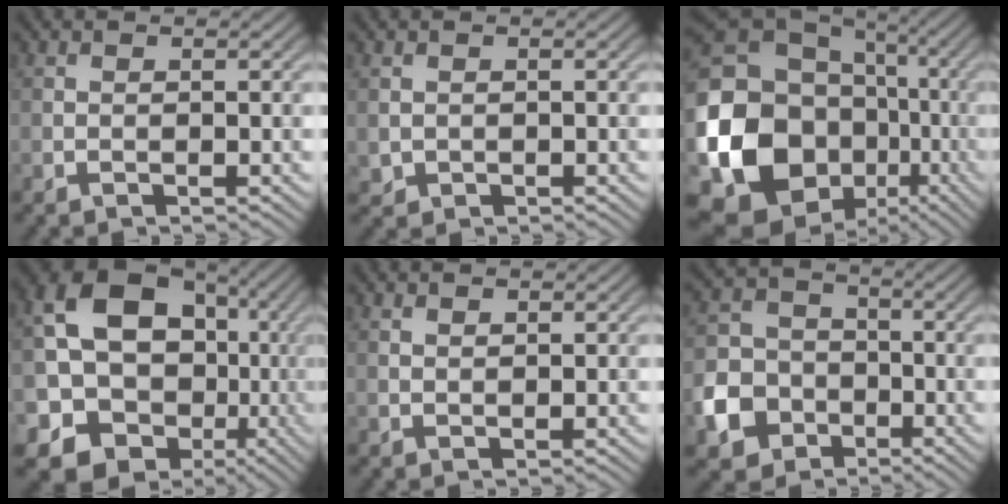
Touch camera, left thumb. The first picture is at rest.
{"total": 1.0, "force": [0.1, 0.9, 0.3], "torque": [-0.008, -0.007, 0.006]}
{"total": 20.7, "force": [-4.9, 17.3, 10.3], "torque": [-0.256, -0.047, -0.085]}
{"total": 16.9, "force": [-0.9, 14.7, 8.2], "torque": [-0.163, -0.018, -0.003]}
{"total": 0.9, "force": [0.6, 0.3, 0.5], "torque": [-0.013, 0.000, 0.015]}
{"total": 7.6, "force": [-3.2, 6.1, 3.2], "torque": [-0.083, -0.007, -0.078]}